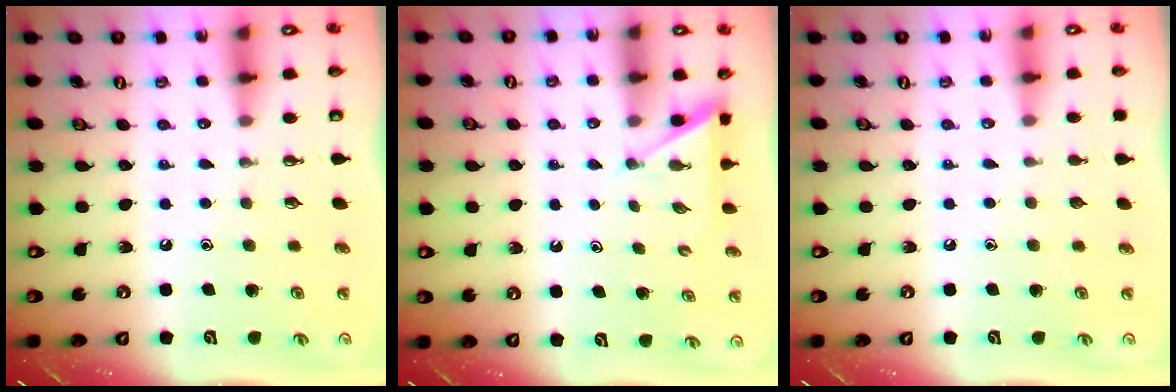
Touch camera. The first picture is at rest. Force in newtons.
{"total": 2.2, "press": 2.2, "slide": 0.2}
{"total": 0.0}